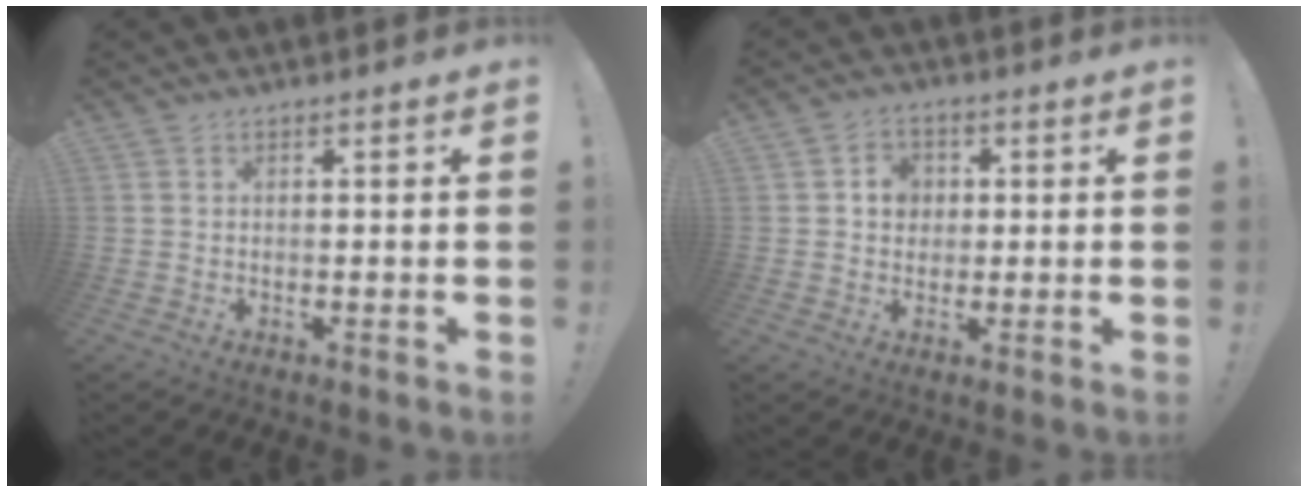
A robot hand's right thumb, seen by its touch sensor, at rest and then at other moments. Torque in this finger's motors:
{"motor_torque": [0.58, 1.01, 0.32, -0.36, -0.02]}